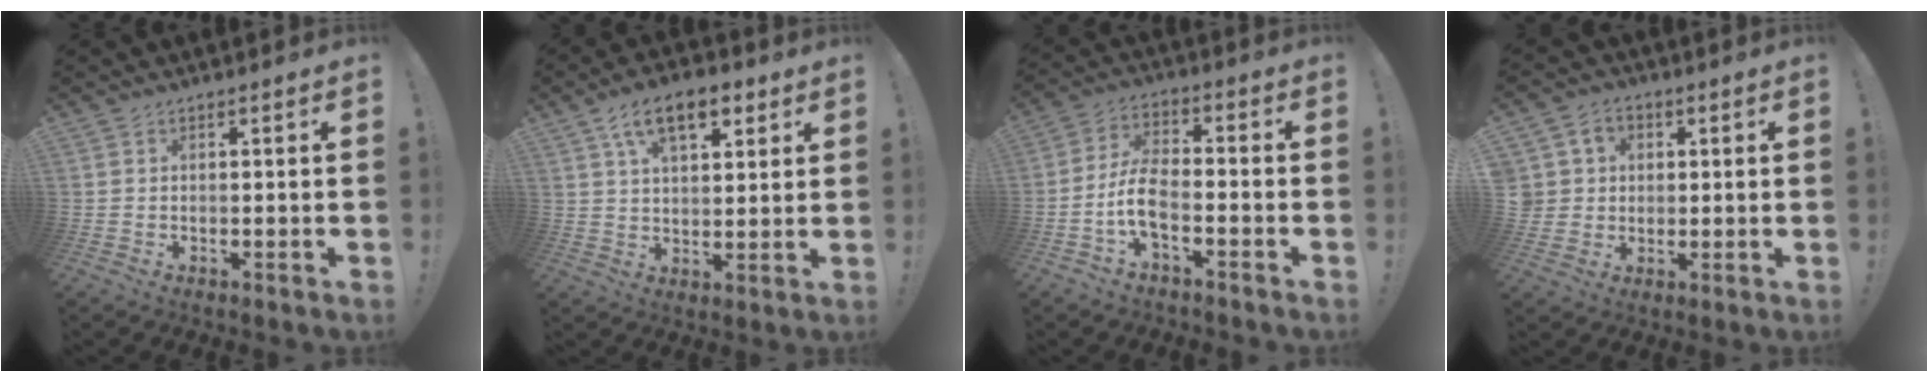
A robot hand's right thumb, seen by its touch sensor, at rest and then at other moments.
{"total": 12.1, "force": [6.1, 6.1, 8.5], "torque": [-0.139, -0.005, 0.111]}
{"total": 9.3, "force": [-4.6, 4.4, 6.7], "torque": [-0.144, 0.018, -0.082]}
{"total": 6.2, "force": [1.2, 5.9, 1.4], "torque": [-0.033, -0.004, 0.026]}